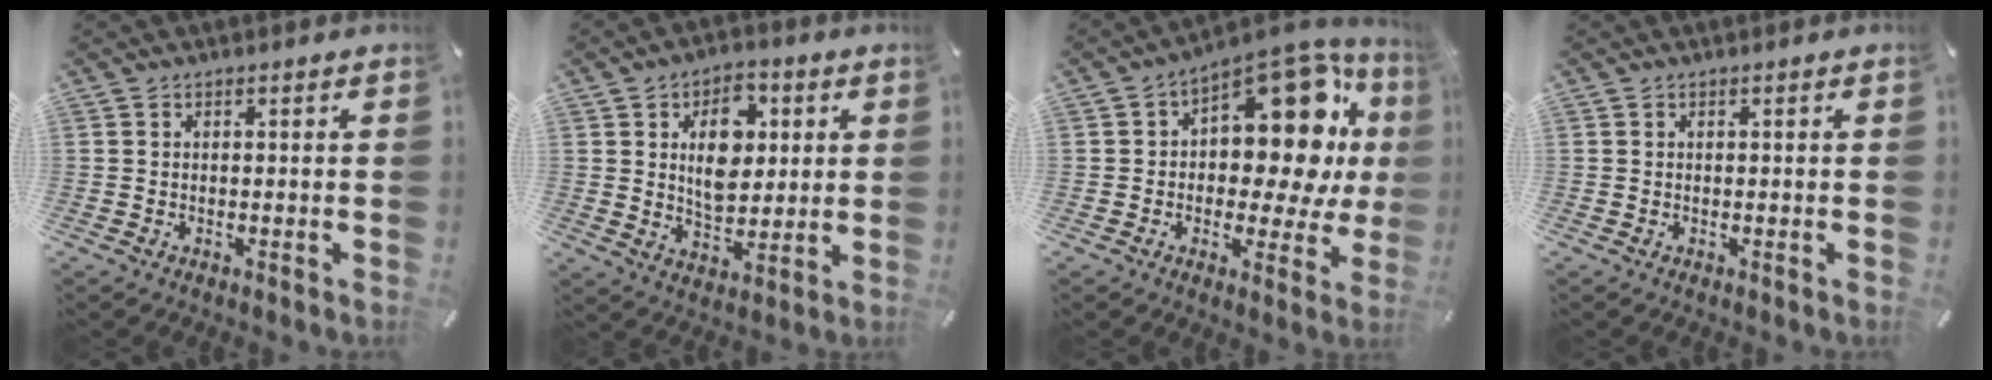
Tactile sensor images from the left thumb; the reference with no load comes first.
{"total": 11.3, "force": [3.1, 8.0, 7.3], "torque": [-0.102, 0.001, 0.052]}
{"total": 19.0, "force": [5.8, 10.9, 14.5], "torque": [-0.169, -0.065, 0.094]}
{"total": 0.0}